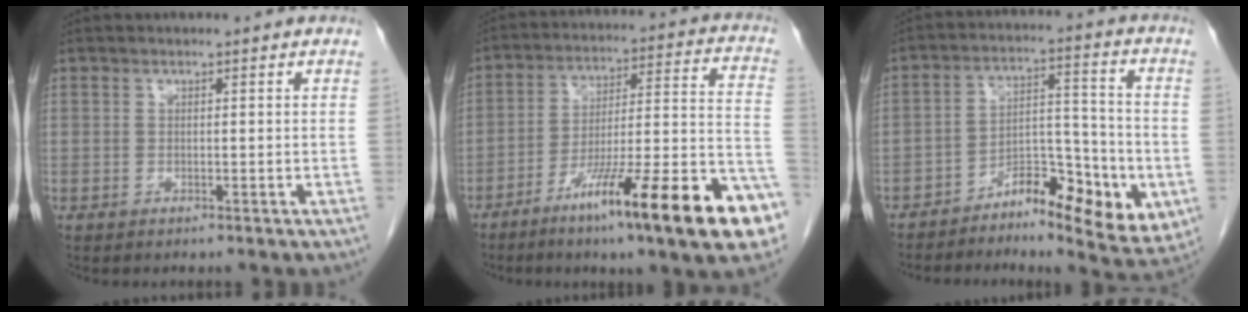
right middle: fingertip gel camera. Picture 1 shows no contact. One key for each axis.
{"total": 23.0, "fx": -12.6, "fy": 1.4, "fz": 19.2, "tx": -0.218, "ty": -0.010, "tz": -0.199}
{"total": 11.6, "fx": -5.3, "fy": 4.2, "fz": 9.4, "tx": -0.134, "ty": 0.019, "tz": -0.080}